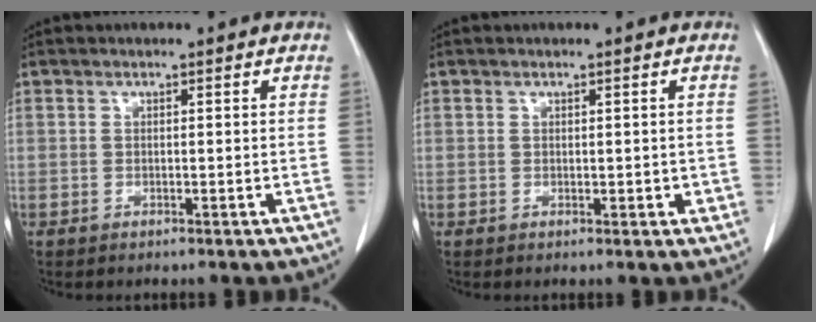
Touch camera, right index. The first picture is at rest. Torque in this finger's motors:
{"motor_torque": [-0.42, 0.76, 0.00, 0.03]}